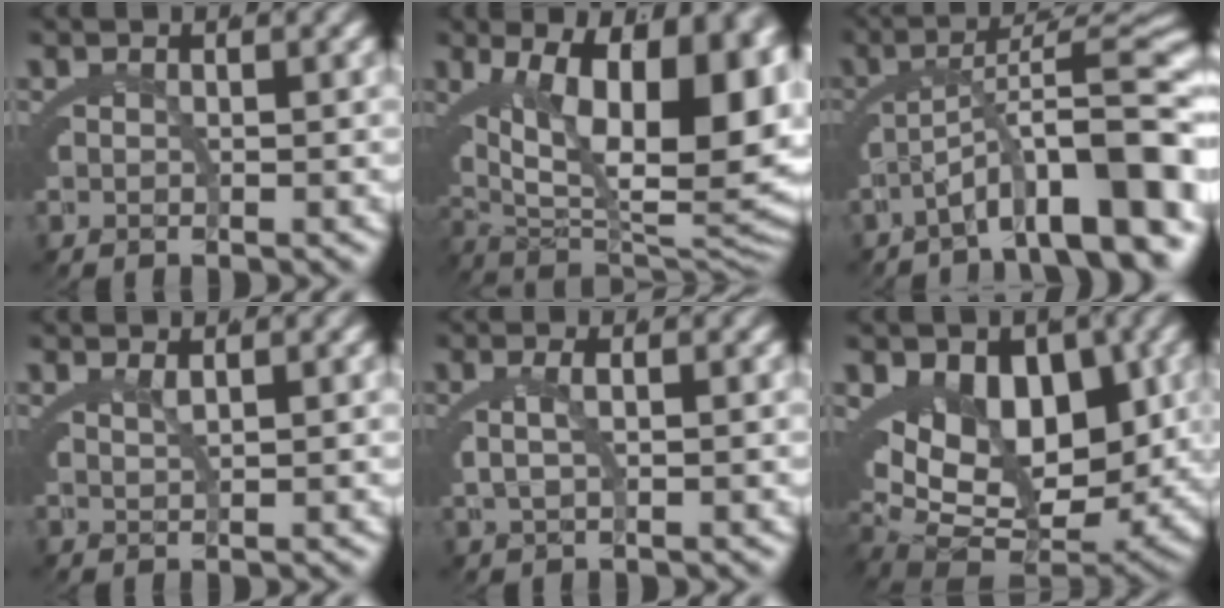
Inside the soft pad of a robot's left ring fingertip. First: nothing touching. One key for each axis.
{"total": 17.2, "fx": 1.9, "fy": 9.2, "fz": 14.4, "tx": -0.198, "ty": -0.022, "tz": 0.051}
{"total": 8.8, "fx": -3.4, "fy": 2.0, "fz": 7.8, "tx": -0.091, "ty": 0.014, "tz": -0.049}
{"total": 1.4, "fx": 0.9, "fy": -1.0, "fz": 0.3, "tx": -0.001, "ty": -0.002, "tz": 0.023}
{"total": 2.1, "fx": 0.3, "fy": 0.6, "fz": 2.0, "tx": -0.044, "ty": 0.003, "tz": 0.006}
{"total": 15.0, "fx": -1.3, "fy": 10.5, "fz": 10.6, "tx": -0.201, "ty": -0.060, "tz": 0.008}